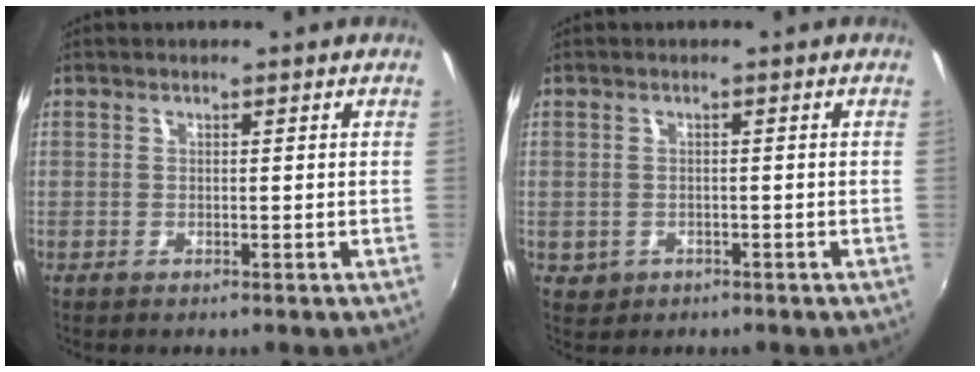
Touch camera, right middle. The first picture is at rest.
{"total": 2.6, "force": [-0.7, 2.3, 0.9], "torque": [-0.023, -0.002, -0.004]}